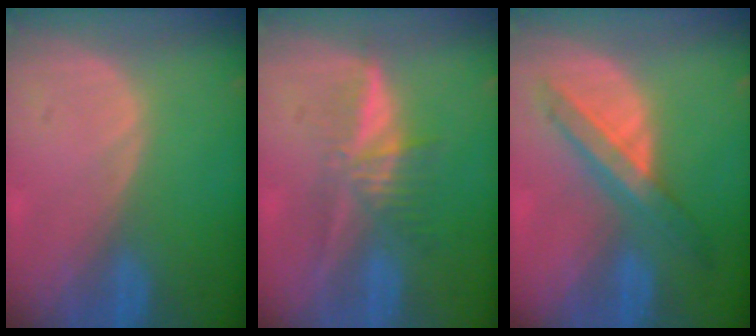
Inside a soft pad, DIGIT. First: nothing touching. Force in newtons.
{"total": 5.8, "press": 5.5, "slide": 2.0}
{"total": 6.9, "press": 6.4, "slide": 2.5}